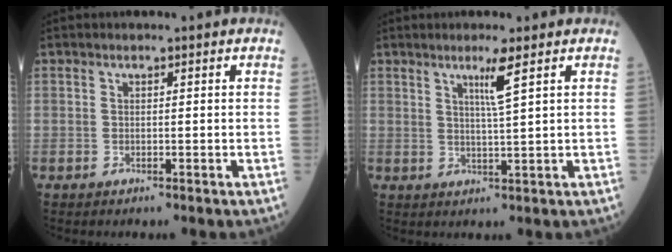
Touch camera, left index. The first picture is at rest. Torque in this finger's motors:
{"motor_torque": [0.47, -0.14, 0.16, 0.05]}